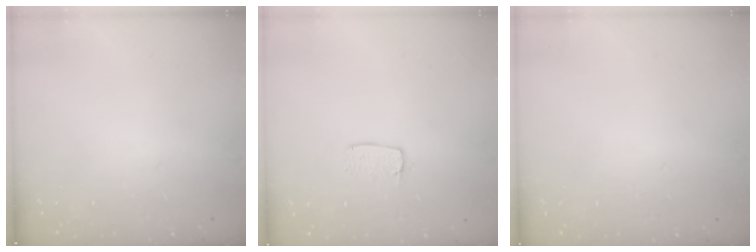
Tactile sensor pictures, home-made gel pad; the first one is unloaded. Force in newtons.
{"total": 4.4, "press": 4.4, "slide": 0.3}
{"total": 0.0}